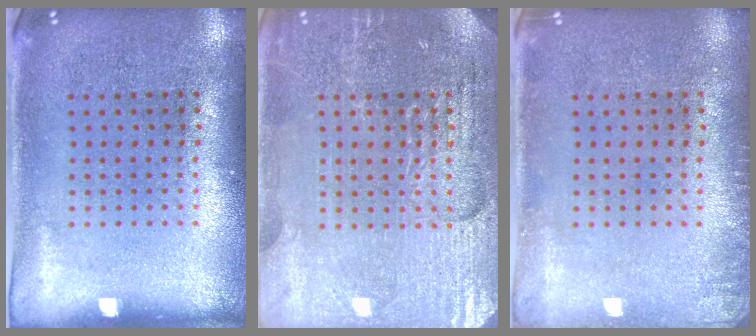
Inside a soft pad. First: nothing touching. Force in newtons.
{"total": 4.0, "press": 3.9, "slide": 1.0}
{"total": 1.1, "press": 1.1, "slide": 0.2}